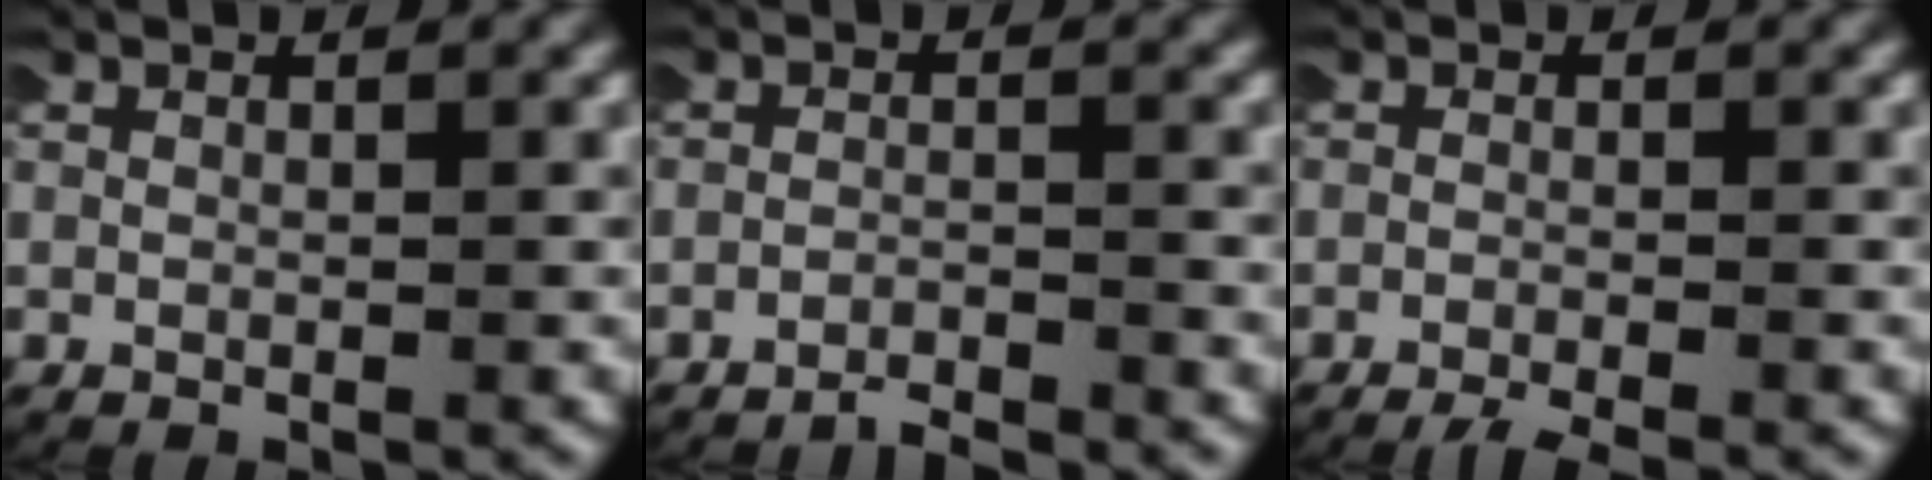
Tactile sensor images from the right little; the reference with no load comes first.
{"total": 3.3, "force": [-3.3, 0.1, 0.1], "torque": [0.000, -0.010, -0.053]}
{"total": 3.5, "force": [-3.2, 0.6, 1.3], "torque": [-0.020, -0.012, -0.044]}